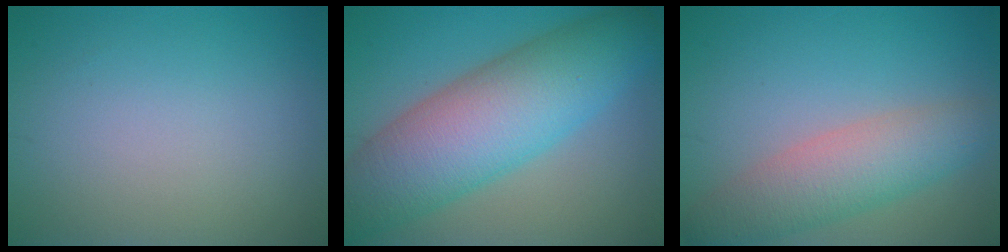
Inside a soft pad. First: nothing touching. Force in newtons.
{"total": 10.9, "press": 10.9, "slide": 0.3}
{"total": 5.4, "press": 5.4, "slide": 0.4}